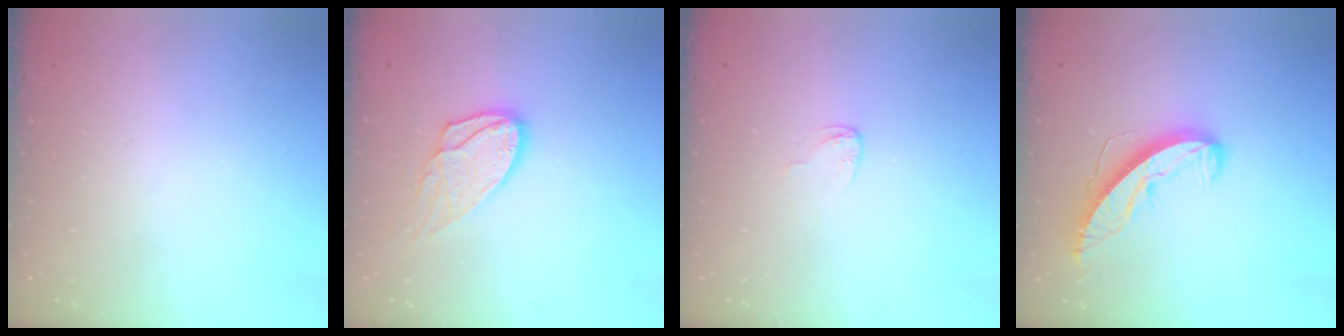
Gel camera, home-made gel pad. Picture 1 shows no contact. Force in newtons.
{"total": 12.2, "press": 12.2, "slide": 0.9}
{"total": 3.6, "press": 3.6, "slide": 0.2}
{"total": 9.6, "press": 9.6, "slide": 0.3}